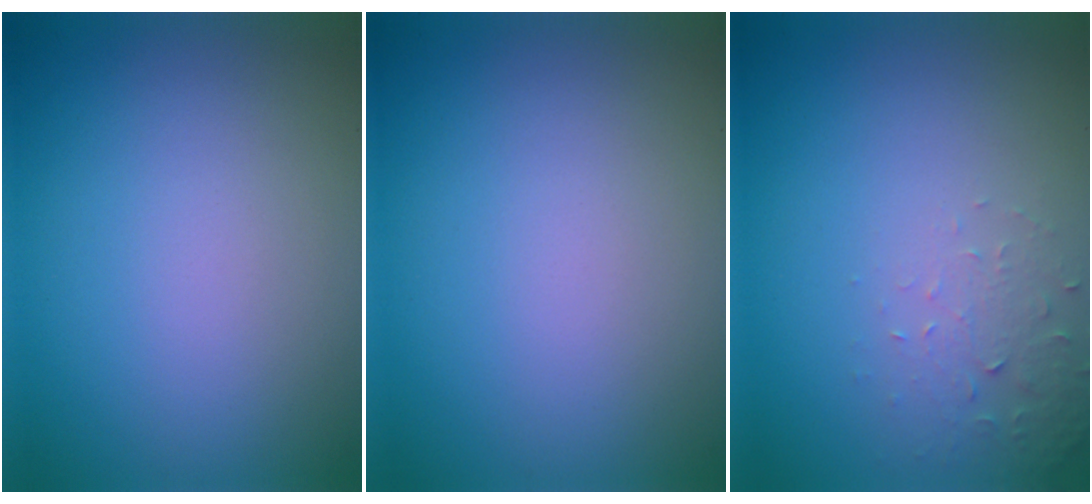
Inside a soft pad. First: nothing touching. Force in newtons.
{"total": 0.0}
{"total": 1.9, "press": 1.8, "slide": 0.4}